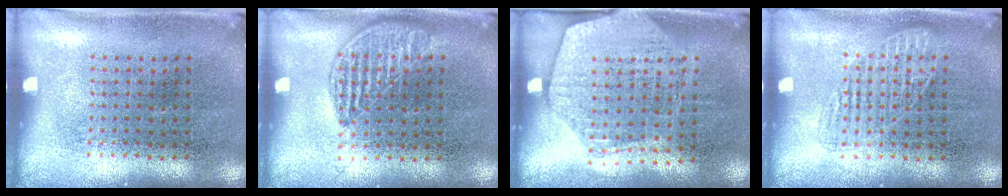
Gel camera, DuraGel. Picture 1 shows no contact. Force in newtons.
{"total": 0.9, "press": 0.8, "slide": 0.4}
{"total": 1.8, "press": 1.6, "slide": 0.8}
{"total": 1.6, "press": 1.6, "slide": 0.3}